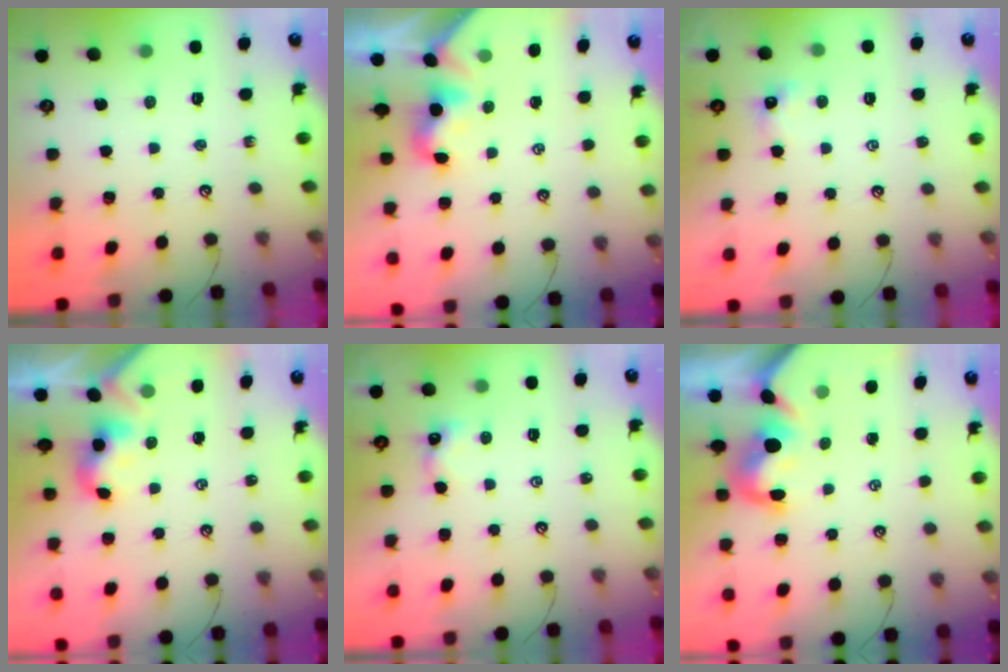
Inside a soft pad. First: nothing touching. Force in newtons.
{"total": 2.2, "press": 2.1, "slide": 0.5}
{"total": 2.5, "press": 2.4, "slide": 0.7}
{"total": 2.4, "press": 2.4, "slide": 0.2}
{"total": 1.6, "press": 1.6, "slide": 0.4}
{"total": 1.4, "press": 1.1, "slide": 0.9}